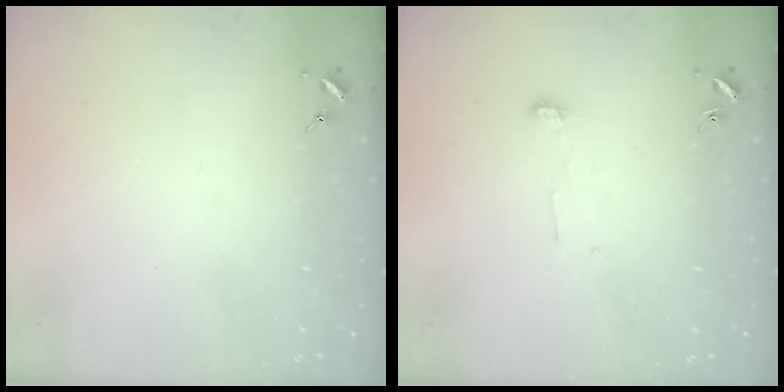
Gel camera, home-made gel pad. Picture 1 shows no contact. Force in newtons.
{"total": 3.6, "press": 3.6, "slide": 0.3}